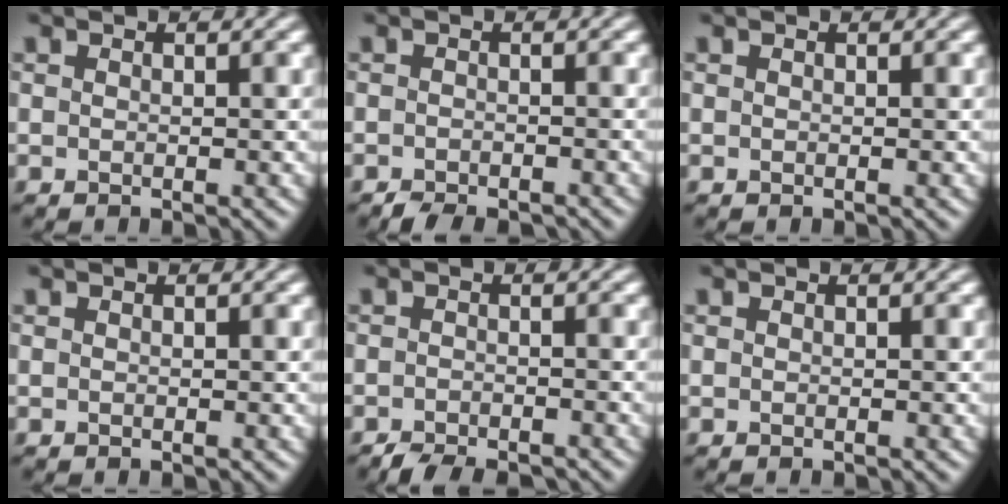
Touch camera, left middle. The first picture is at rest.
{"total": 1.9, "force": [-1.8, 0.4, 0.5], "torque": [-0.005, 0.002, -0.034]}
{"total": 0.0}
{"total": 0.0}
{"total": 2.7, "force": [-2.5, 0.5, 0.8], "torque": [-0.012, 0.001, -0.047]}
{"total": 0.0}